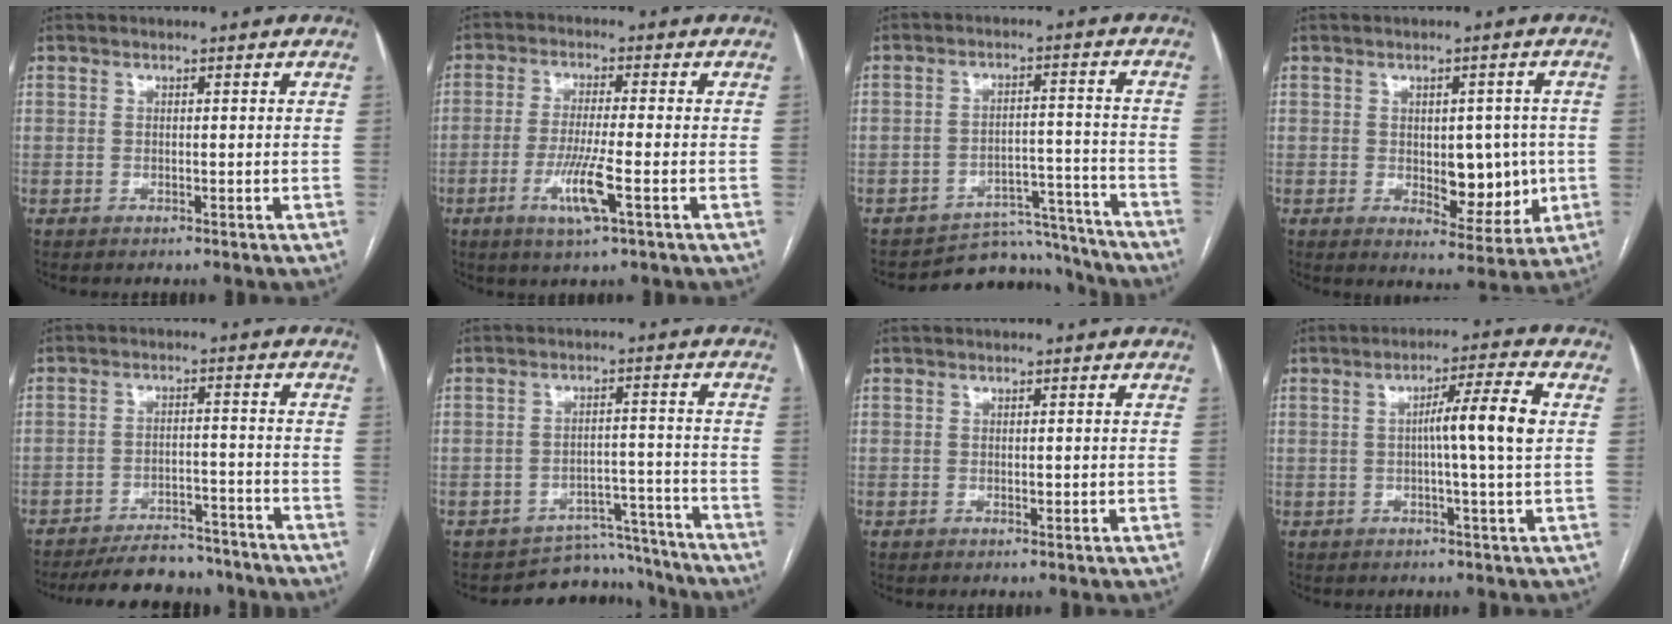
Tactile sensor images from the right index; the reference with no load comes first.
{"total": 7.2, "force": [-2.7, -0.1, 6.6], "torque": [-0.130, -0.017, -0.050]}
{"total": 10.6, "force": [-10.3, 2.6, -1.1], "torque": [0.035, 0.046, -0.142]}
{"total": 8.4, "force": [-0.5, 4.6, 7.0], "torque": [-0.074, 0.004, 0.006]}
{"total": 13.0, "force": [-11.9, 3.7, 3.8], "torque": [-0.052, 0.006, -0.162]}
{"total": 8.8, "force": [-8.2, 3.0, -1.1], "torque": [0.033, 0.047, -0.109]}
{"total": 0.9, "force": [0.0, 0.5, 0.7], "torque": [-0.010, -0.002, 0.001]}
{"total": 7.4, "force": [0.5, -1.0, 7.3], "torque": [-0.116, 0.007, 0.007]}